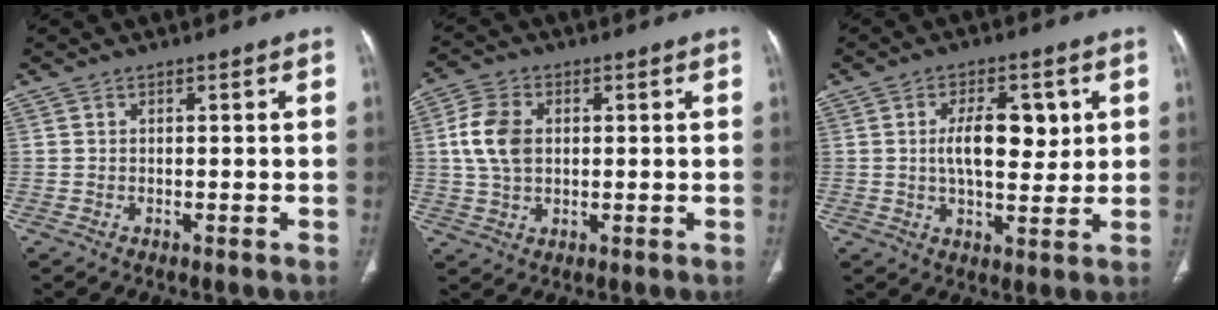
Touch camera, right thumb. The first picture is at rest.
{"total": 7.9, "force": [1.0, 5.6, 5.6], "torque": [-0.108, 0.007, 0.019]}
{"total": 9.6, "force": [1.9, 4.6, 8.2], "torque": [-0.107, -0.011, 0.030]}